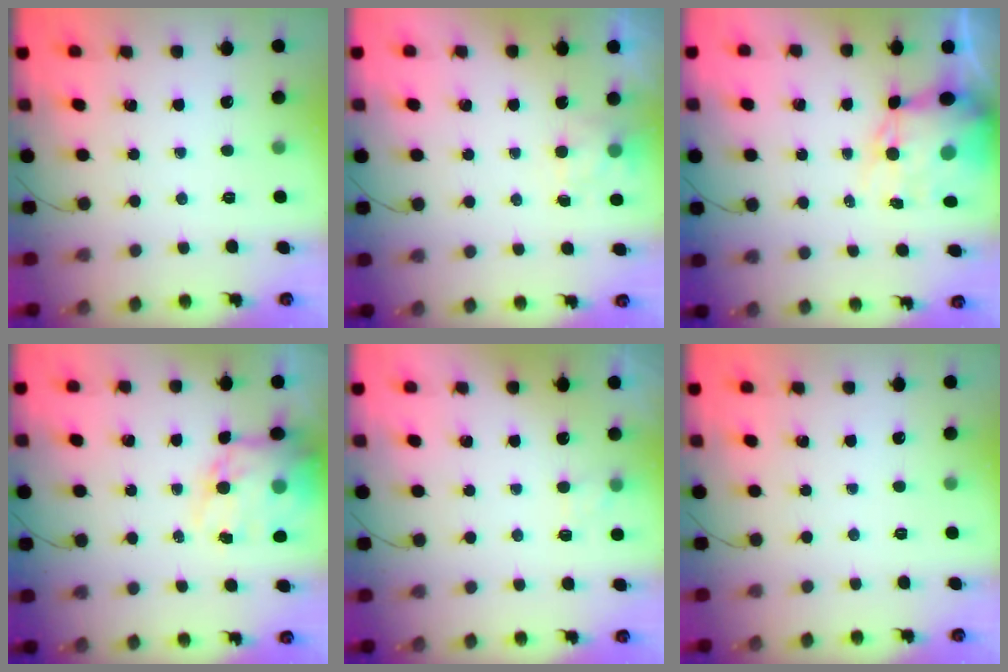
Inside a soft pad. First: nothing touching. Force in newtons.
{"total": 3.0, "press": 2.7, "slide": 1.4}
{"total": 12.4, "press": 12.0, "slide": 3.0}
{"total": 14.3, "press": 13.6, "slide": 4.2}
{"total": 2.4, "press": 1.9, "slide": 1.4}
{"total": 0.0}